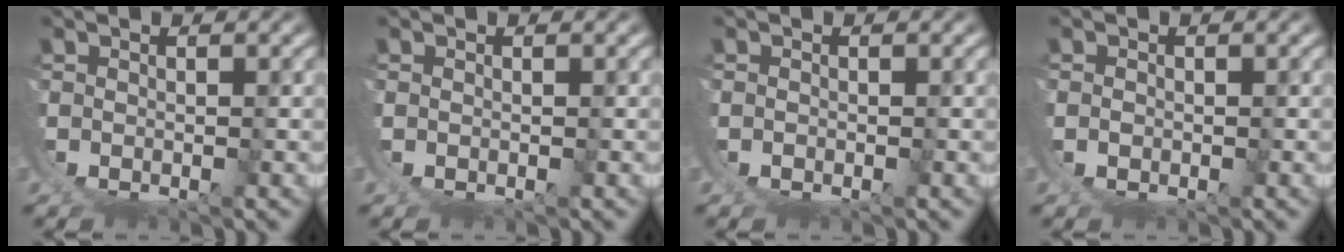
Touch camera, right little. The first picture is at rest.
{"total": 0.0}
{"total": 0.8, "force": [0.1, 0.8, 0.2], "torque": [-0.006, 0.001, 0.000]}
{"total": 1.1, "force": [0.4, 1.0, 0.2], "torque": [-0.007, 0.002, 0.004]}